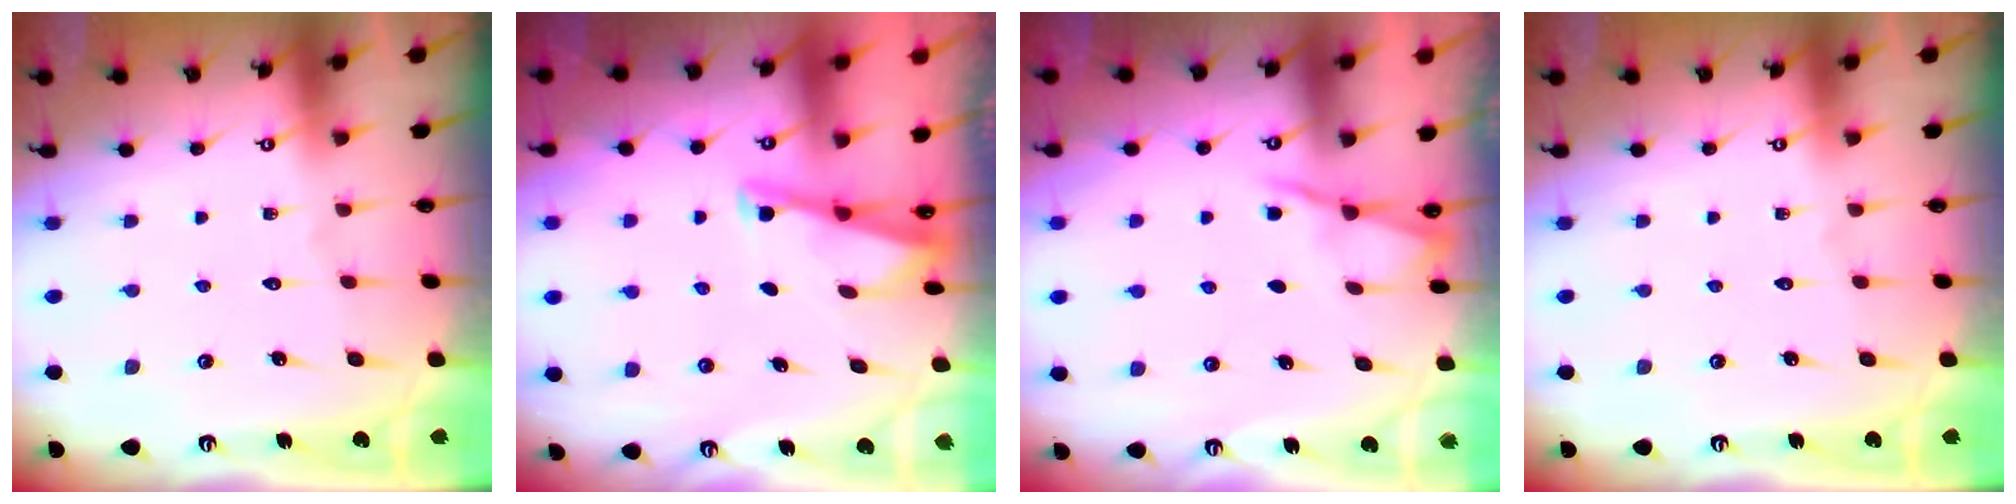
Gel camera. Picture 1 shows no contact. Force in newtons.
{"total": 2.5, "press": 2.5, "slide": 0.2}
{"total": 2.8, "press": 2.8, "slide": 0.5}
{"total": 0.0}